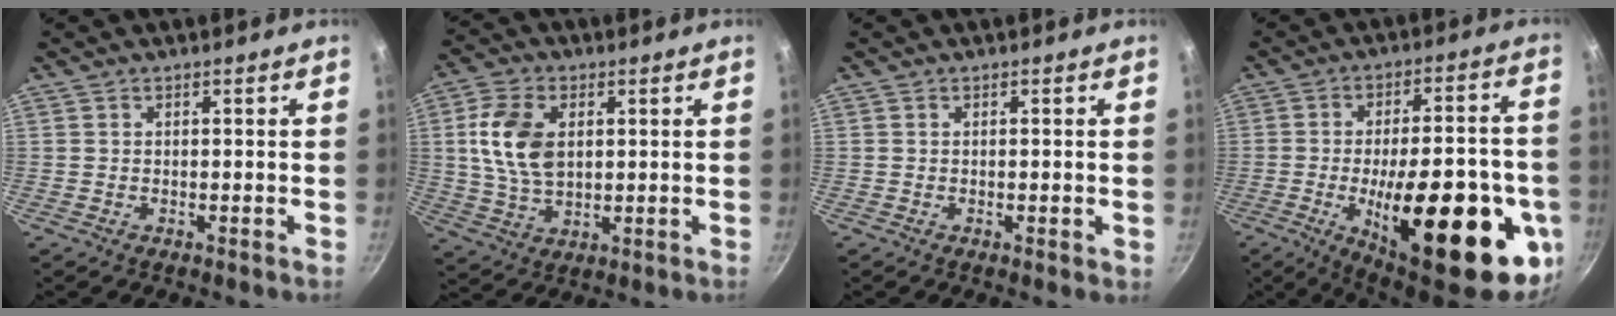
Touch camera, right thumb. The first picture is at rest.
{"total": 11.6, "force": [2.1, 7.4, 8.7], "torque": [-0.152, -0.002, 0.040]}
{"total": 0.9, "force": [-0.1, 0.2, 0.9], "torque": [-0.013, -0.002, -0.002]}
{"total": 30.0, "force": [-8.8, 11.0, 26.5], "torque": [-0.338, 0.014, -0.109]}